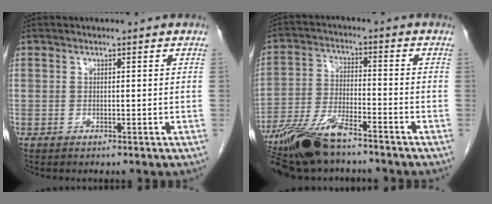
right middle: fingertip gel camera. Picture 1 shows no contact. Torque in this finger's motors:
{"motor_torque": [1.15, -0.99, 0.61, 0.15]}